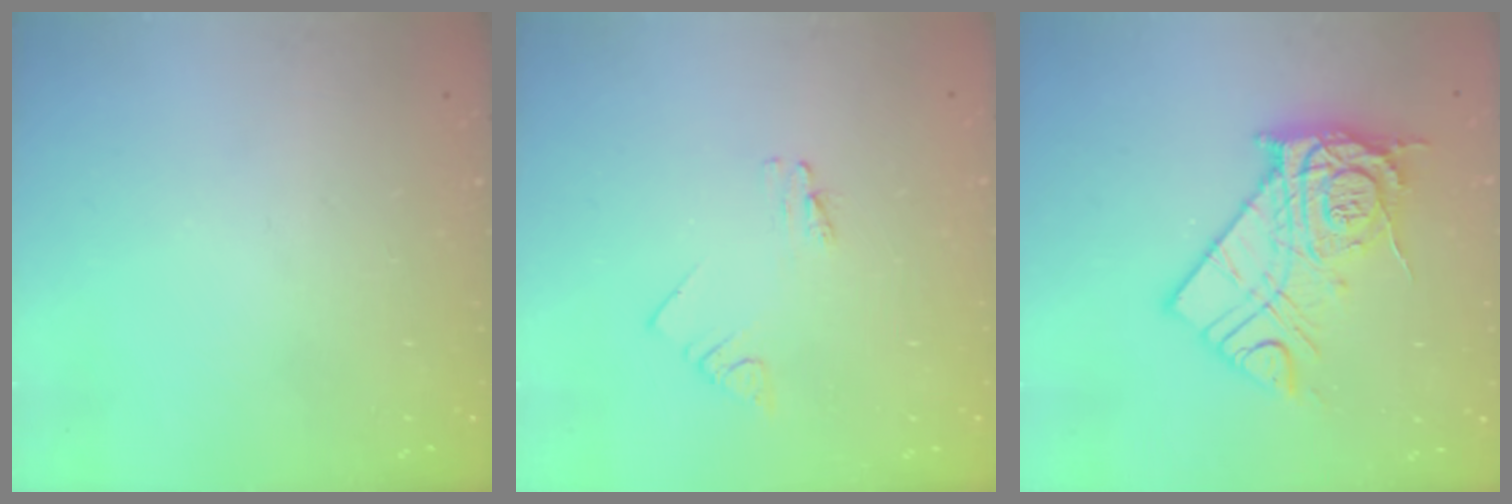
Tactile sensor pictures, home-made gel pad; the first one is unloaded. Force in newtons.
{"total": 1.1, "press": 1.1, "slide": 0.0}
{"total": 16.4, "press": 16.4, "slide": 1.2}